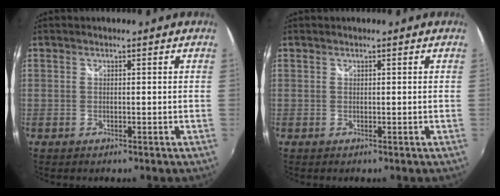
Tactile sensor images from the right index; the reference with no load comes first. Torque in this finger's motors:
{"motor_torque": [0.38, 0.15, -0.01, 0.01]}